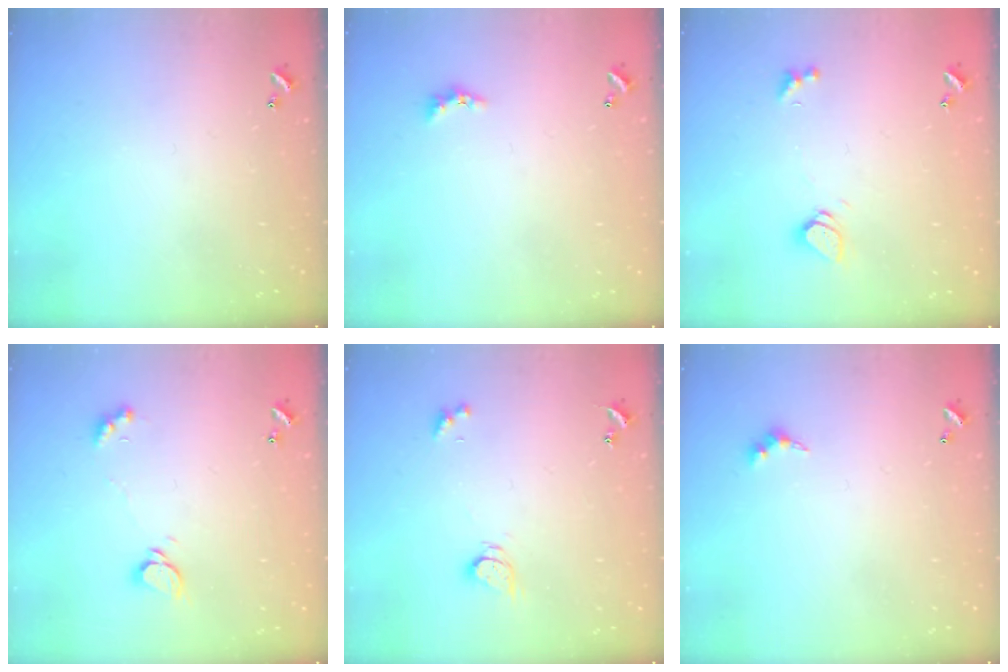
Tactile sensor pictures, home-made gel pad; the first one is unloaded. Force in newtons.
{"total": 2.7, "press": 2.6, "slide": 0.6}
{"total": 2.4, "press": 2.3, "slide": 0.3}
{"total": 2.3, "press": 2.2, "slide": 0.3}
{"total": 2.5, "press": 2.5, "slide": 0.4}
{"total": 3.0, "press": 2.9, "slide": 0.5}